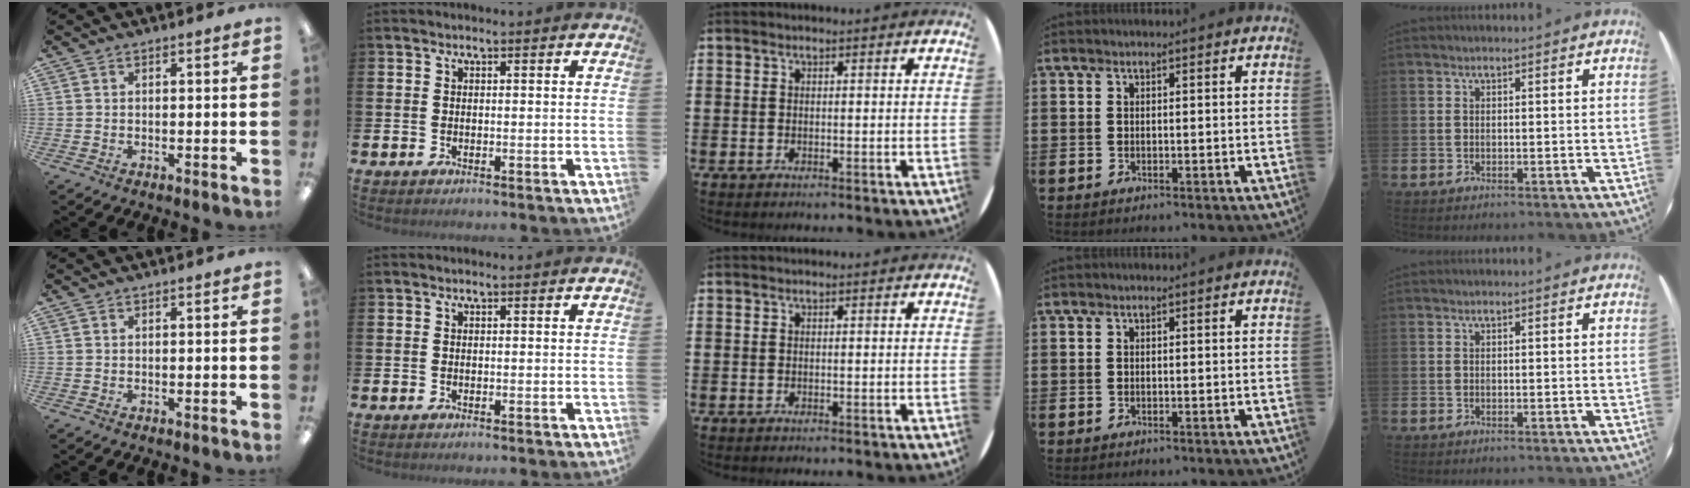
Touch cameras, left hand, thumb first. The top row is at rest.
{}